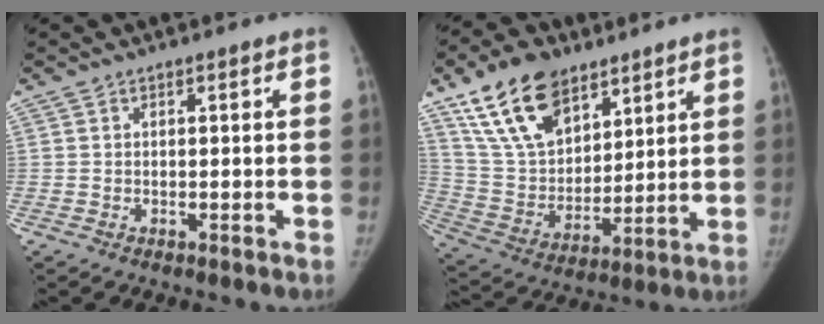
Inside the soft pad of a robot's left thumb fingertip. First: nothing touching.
{"total": 18.4, "force": [11.5, 10.5, 9.9], "torque": [-0.145, -0.040, 0.224]}